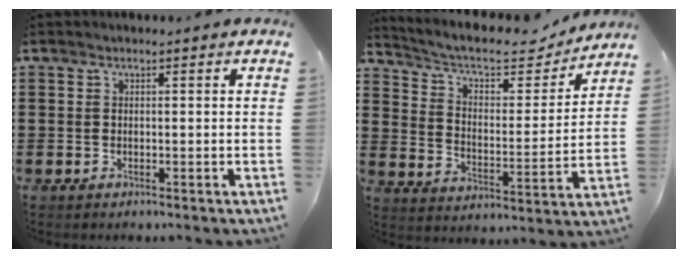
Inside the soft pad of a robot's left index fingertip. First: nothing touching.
{"total": 6.5, "force": [5.5, 2.0, 2.8], "torque": [-0.075, -0.038, 0.088]}